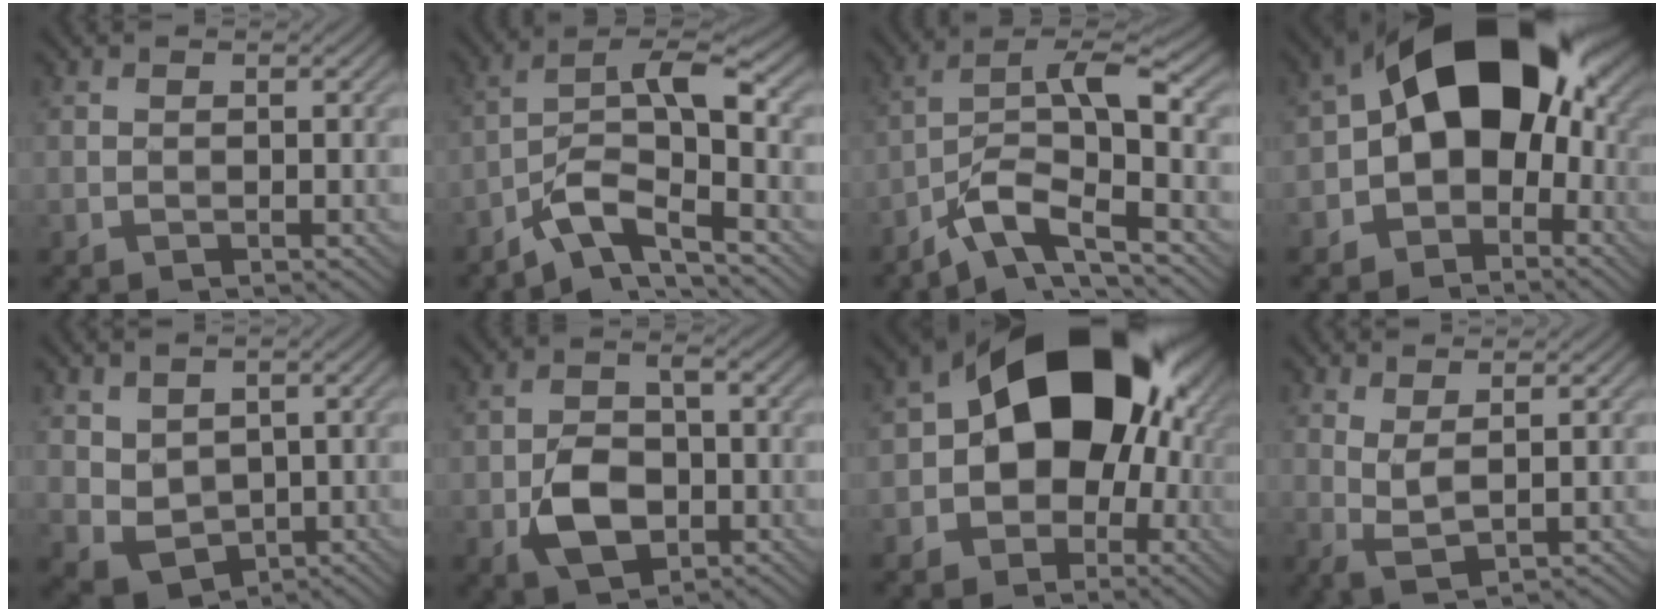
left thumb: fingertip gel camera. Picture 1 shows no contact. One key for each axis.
{"total": 8.0, "fx": -4.0, "fy": 2.2, "fz": 6.6, "tx": -0.114, "ty": 0.011, "tz": -0.085}
{"total": 9.1, "fx": -4.3, "fy": 2.6, "fz": 7.7, "tx": -0.133, "ty": 0.009, "tz": -0.089}
{"total": 15.8, "fx": -0.2, "fy": 10.6, "fz": 11.8, "tx": -0.154, "ty": 0.016, "tz": -0.027}
{"total": 4.4, "fx": 1.1, "fy": 3.4, "fz": 2.5, "tx": -0.077, "ty": -0.016, "tz": 0.028}
{"total": 6.5, "fx": -2.1, "fy": 4.1, "fz": 4.5, "tx": -0.084, "ty": -0.007, "tz": -0.042}
{"total": 16.8, "fx": 0.8, "fy": 12.2, "fz": 11.6, "tx": -0.138, "ty": 0.000, "tz": -0.007}
{"total": 3.0, "fx": 1.5, "fy": 0.4, "fz": 2.6, "tx": -0.068, "ty": -0.005, "tz": 0.035}